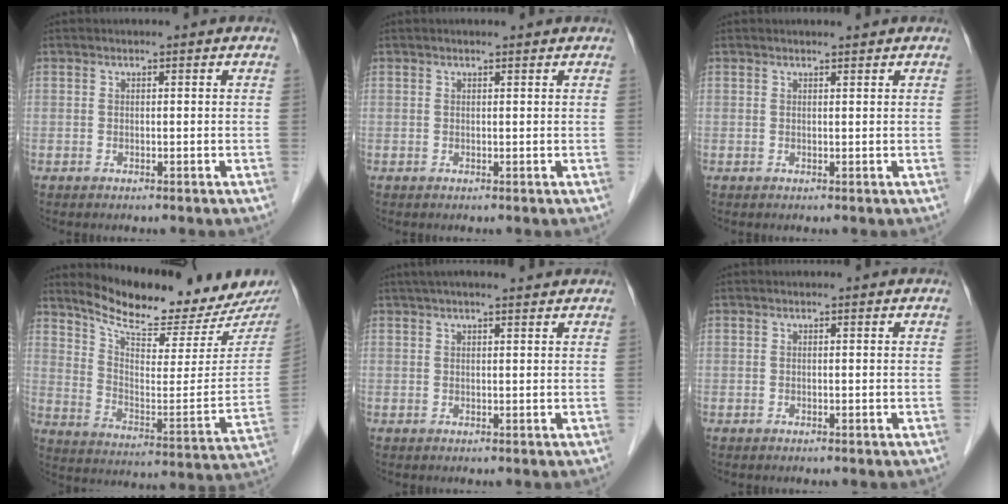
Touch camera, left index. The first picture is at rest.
{"total": 1.9, "force": [1.7, 0.1, 0.8], "torque": [-0.011, 0.015, 0.023]}
{"total": 1.3, "force": [1.2, 0.0, 0.3], "torque": [-0.007, 0.004, 0.021]}
{"total": 18.5, "force": [16.8, 1.9, 7.3], "torque": [-0.122, -0.067, 0.246]}
{"total": 7.5, "force": [6.4, 0.6, 3.8], "torque": [-0.058, 0.033, 0.088]}
{"total": 0.0}